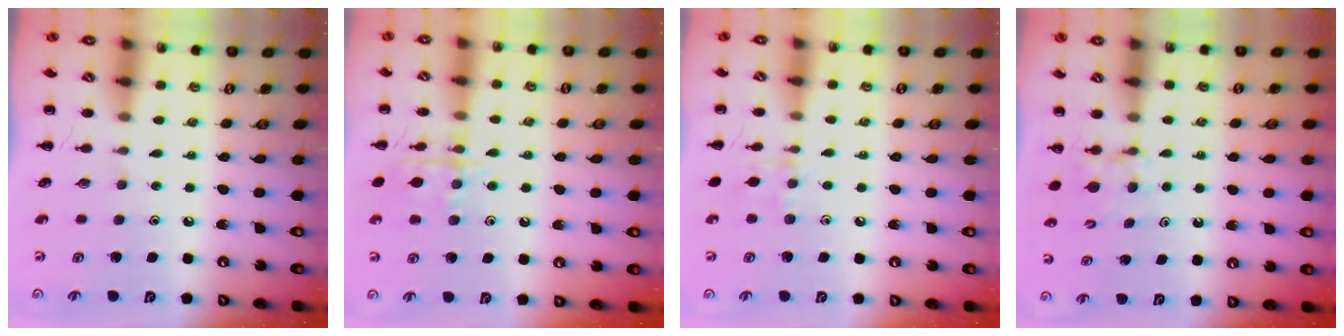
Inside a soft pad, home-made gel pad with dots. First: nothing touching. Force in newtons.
{"total": 11.4, "press": 11.4, "slide": 0.6}
{"total": 6.3, "press": 6.2, "slide": 1.3}
{"total": 4.2, "press": 4.0, "slide": 1.5}